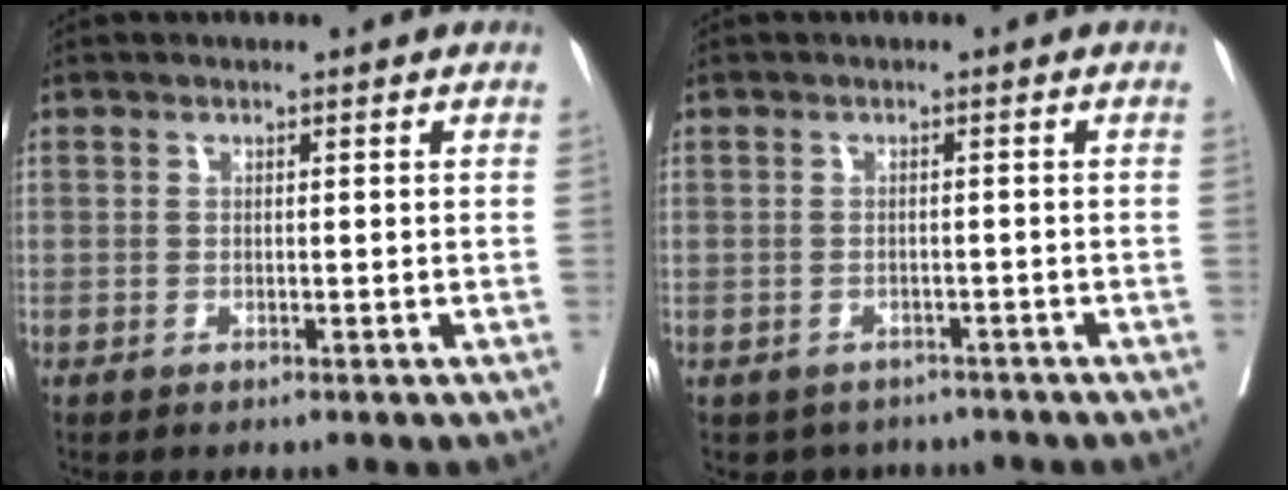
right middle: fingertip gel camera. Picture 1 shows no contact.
{"total": 3.9, "force": [-3.2, 2.1, 0.0], "torque": [0.006, 0.008, -0.042]}